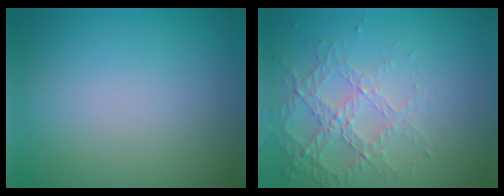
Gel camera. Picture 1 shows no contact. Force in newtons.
{"total": 4.2, "press": 2.9, "slide": 3.1}